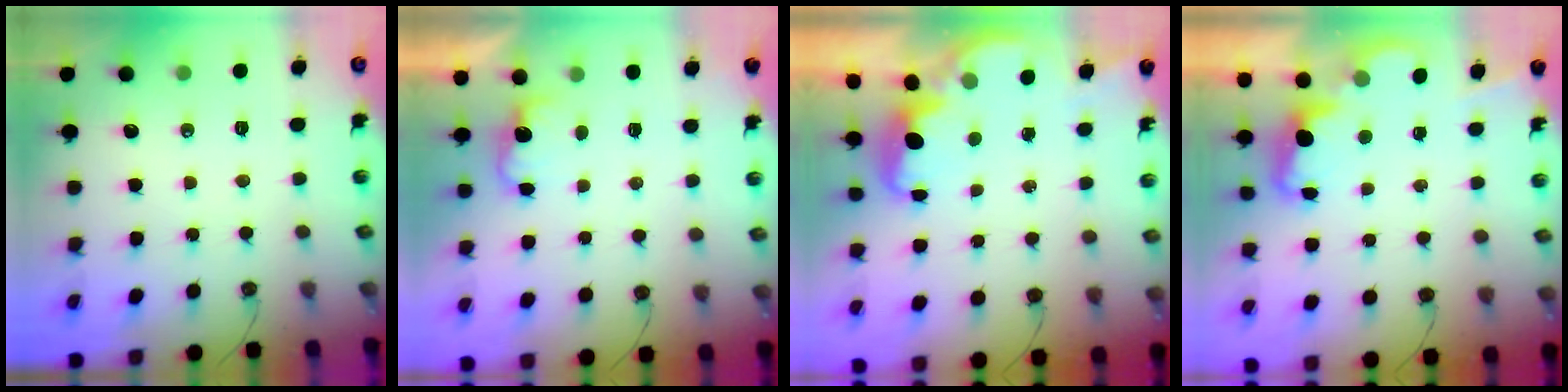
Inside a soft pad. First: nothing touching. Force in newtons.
{"total": 2.9, "press": 2.8, "slide": 0.8}
{"total": 1.7, "press": 1.6, "slide": 0.6}
{"total": 2.4, "press": 2.4, "slide": 0.5}